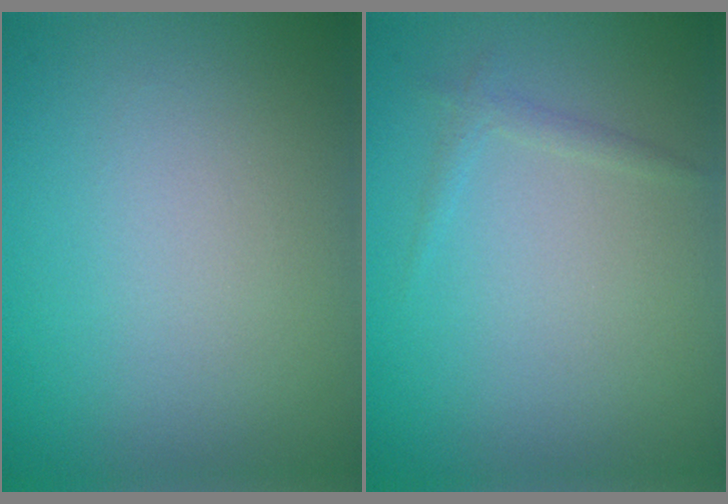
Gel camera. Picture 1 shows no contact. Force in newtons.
{"total": 0.9, "press": 0.9, "slide": 0.1}